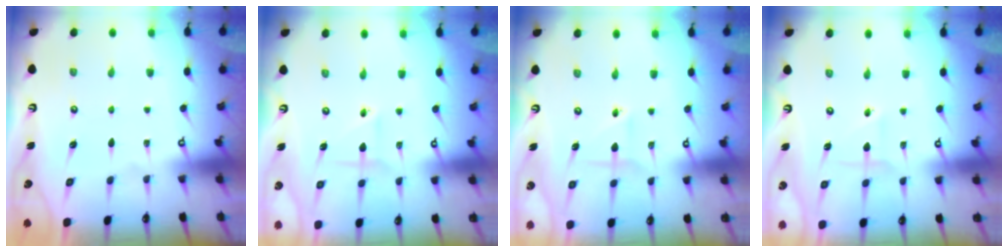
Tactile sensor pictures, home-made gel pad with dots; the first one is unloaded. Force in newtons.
{"total": 2.2, "press": 2.1, "slide": 0.6}
{"total": 2.4, "press": 2.4, "slide": 0.7}
{"total": 3.6, "press": 3.5, "slide": 1.1}